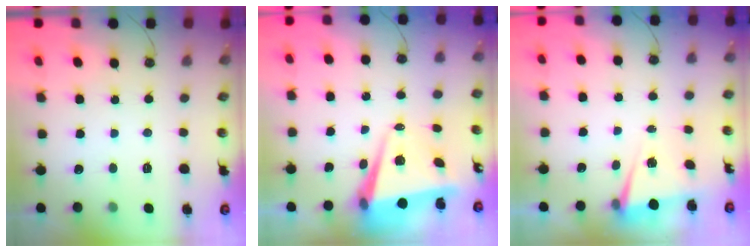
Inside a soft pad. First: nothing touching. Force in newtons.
{"total": 7.3, "press": 7.1, "slide": 1.3}
{"total": 1.9, "press": 1.4, "slide": 1.3}